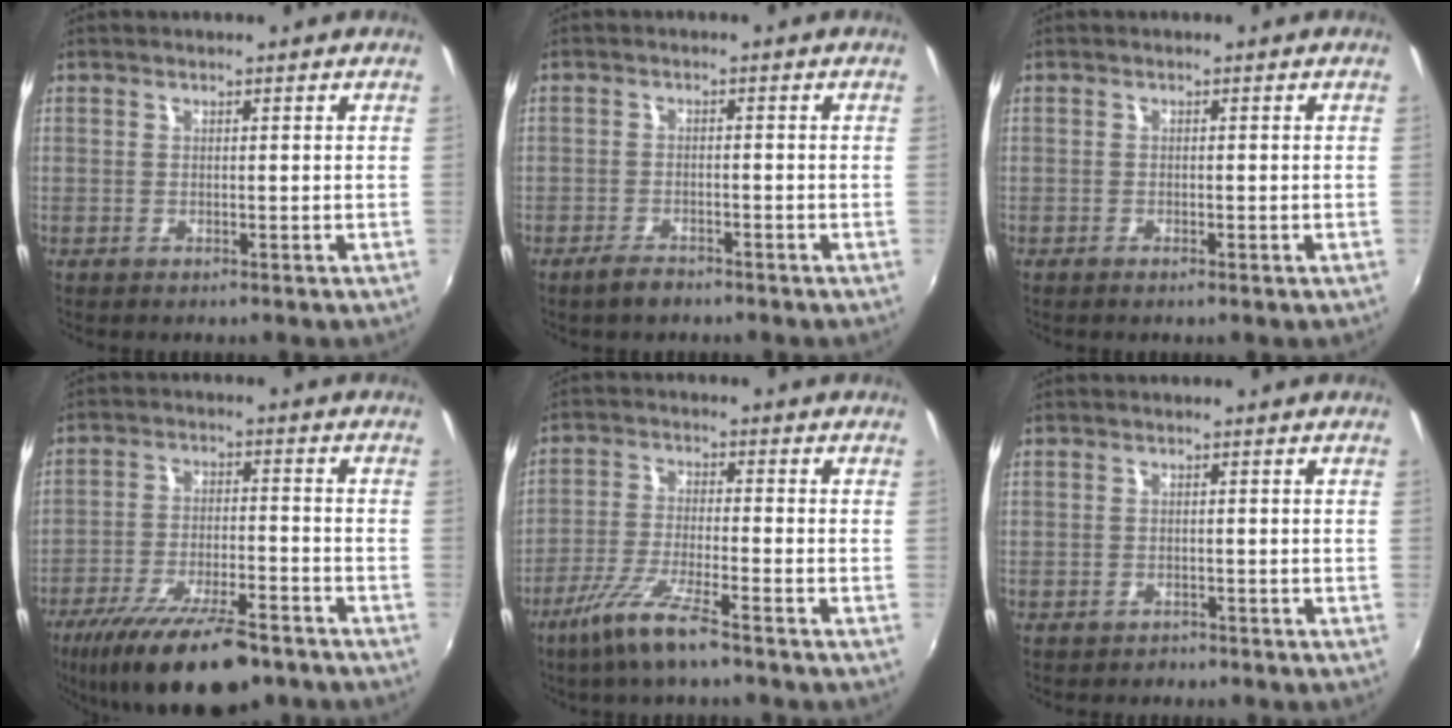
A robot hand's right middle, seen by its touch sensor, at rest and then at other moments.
{"total": 3.2, "force": [-2.6, 1.1, 1.5], "torque": [-0.042, -0.002, -0.049]}
{"total": 1.1, "force": [-0.8, 0.2, 0.7], "torque": [-0.011, -0.001, -0.014]}
{"total": 17.1, "force": [-12.4, 5.0, 10.6], "torque": [-0.208, -0.034, -0.201]}
{"total": 8.7, "force": [-6.0, 0.4, 6.2], "torque": [-0.137, -0.012, -0.116]}
{"total": 1.4, "force": [-1.1, 0.8, 0.1], "torque": [-0.006, 0.001, -0.017]}